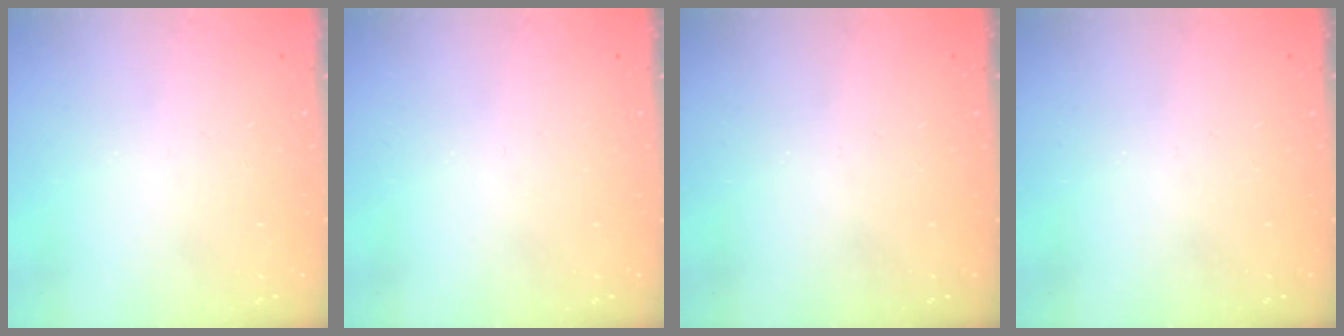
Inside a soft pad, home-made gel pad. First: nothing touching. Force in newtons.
{"total": 0.0}
{"total": 0.0}
{"total": 0.0}